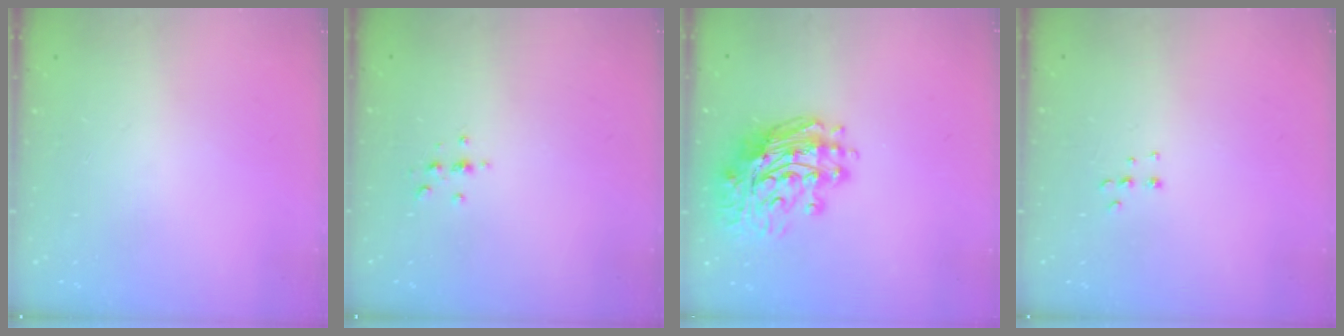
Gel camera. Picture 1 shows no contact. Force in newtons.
{"total": 2.3, "press": 2.3, "slide": 0.2}
{"total": 15.0, "press": 14.9, "slide": 1.6}
{"total": 5.1, "press": 5.0, "slide": 0.7}